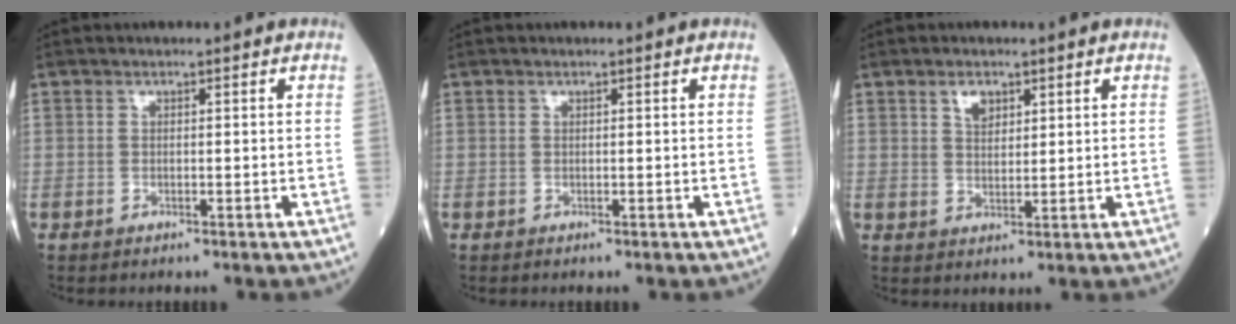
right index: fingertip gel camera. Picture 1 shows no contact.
{"total": 0.0}
{"total": 2.9, "force": [1.7, 1.6, 1.8], "torque": [-0.033, 0.002, 0.033]}